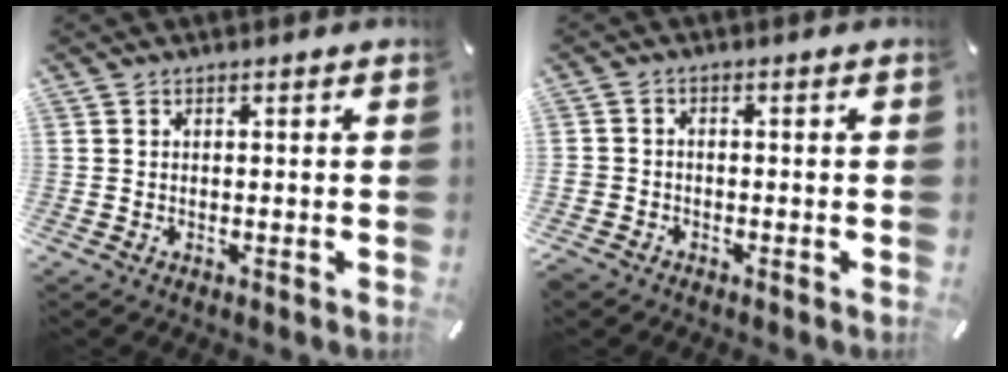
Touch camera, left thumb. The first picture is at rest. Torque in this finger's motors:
{"motor_torque": [0.31, 1.29, 0.04, 0.02, 0.06]}